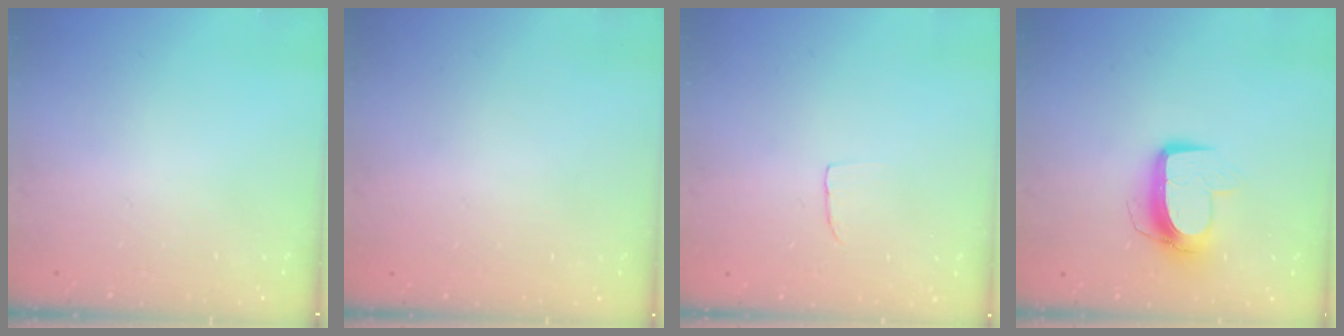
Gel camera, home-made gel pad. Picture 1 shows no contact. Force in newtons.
{"total": 0.0}
{"total": 2.7, "press": 2.7, "slide": 0.2}
{"total": 10.2, "press": 10.2, "slide": 0.6}